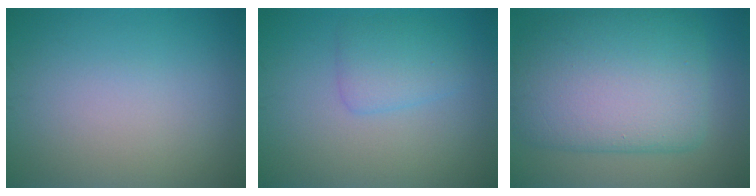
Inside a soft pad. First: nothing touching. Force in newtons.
{"total": 2.5, "press": 2.5, "slide": 0.2}
{"total": 10.8, "press": 10.8, "slide": 0.6}